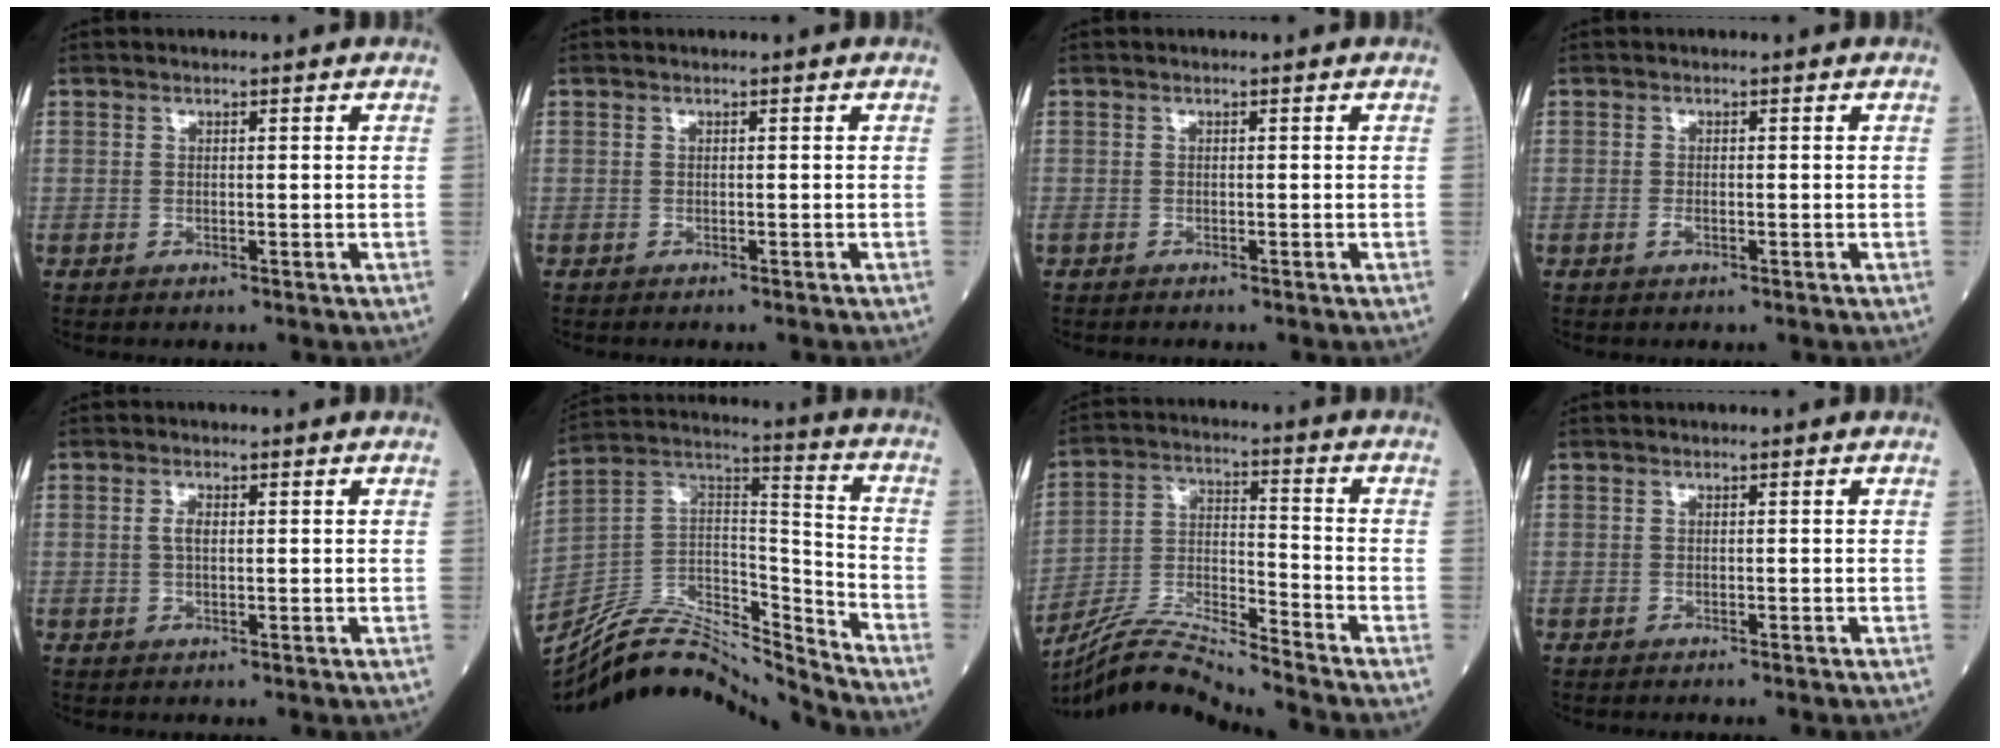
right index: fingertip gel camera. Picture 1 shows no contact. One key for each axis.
{"total": 1.0, "fx": -0.9, "fy": 0.0, "fz": 0.4, "tx": -0.006, "ty": -0.001, "tz": -0.013}
{"total": 1.3, "fx": -1.2, "fy": 0.3, "fz": 0.4, "tx": -0.014, "ty": -0.005, "tz": -0.019}
{"total": 1.0, "fx": -0.4, "fy": 0.3, "fz": 0.8, "tx": -0.018, "ty": -0.001, "tz": -0.006}
{"total": 1.6, "fx": 0.2, "fy": 0.7, "fz": 1.5, "tx": -0.030, "ty": 0.003, "tz": 0.003}
{"total": 18.6, "fx": -17.8, "fy": 1.7, "fz": 5.1, "tx": -0.083, "ty": 0.052, "tz": -0.309}
{"total": 11.3, "fx": -10.7, "fy": -1.8, "fz": 3.0, "tx": -0.064, "ty": 0.006, "tz": -0.201}
{"total": 1.3, "fx": -1.2, "fy": 0.0, "fz": 0.6, "tx": -0.007, "ty": -0.001, "tz": -0.016}